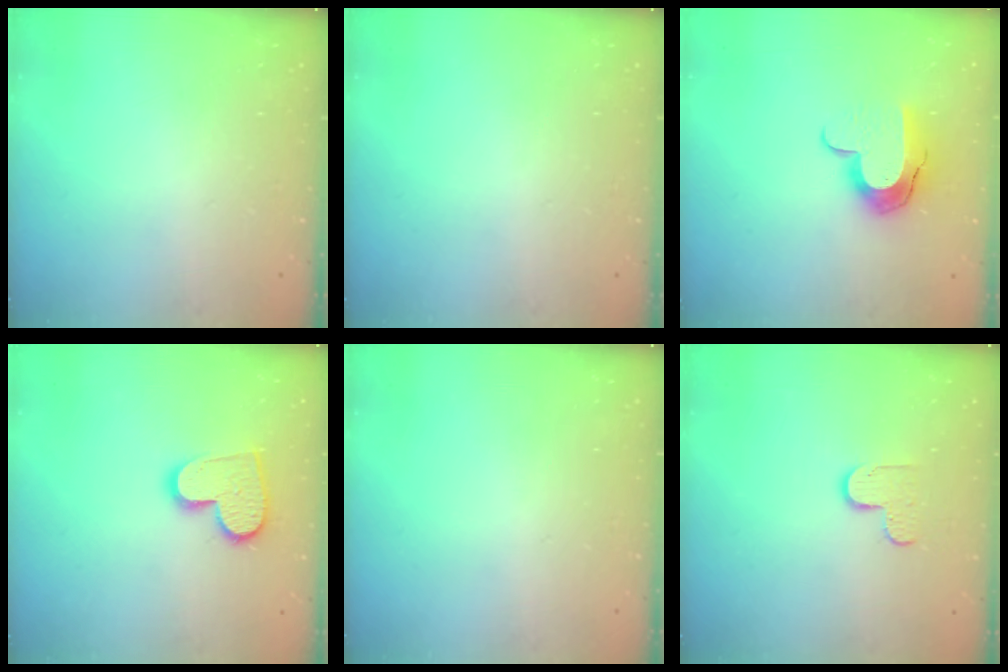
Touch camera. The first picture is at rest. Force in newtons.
{"total": 0.0}
{"total": 10.8, "press": 10.7, "slide": 0.7}
{"total": 12.7, "press": 12.6, "slide": 1.0}
{"total": 0.0}
{"total": 5.7, "press": 5.7, "slide": 0.4}